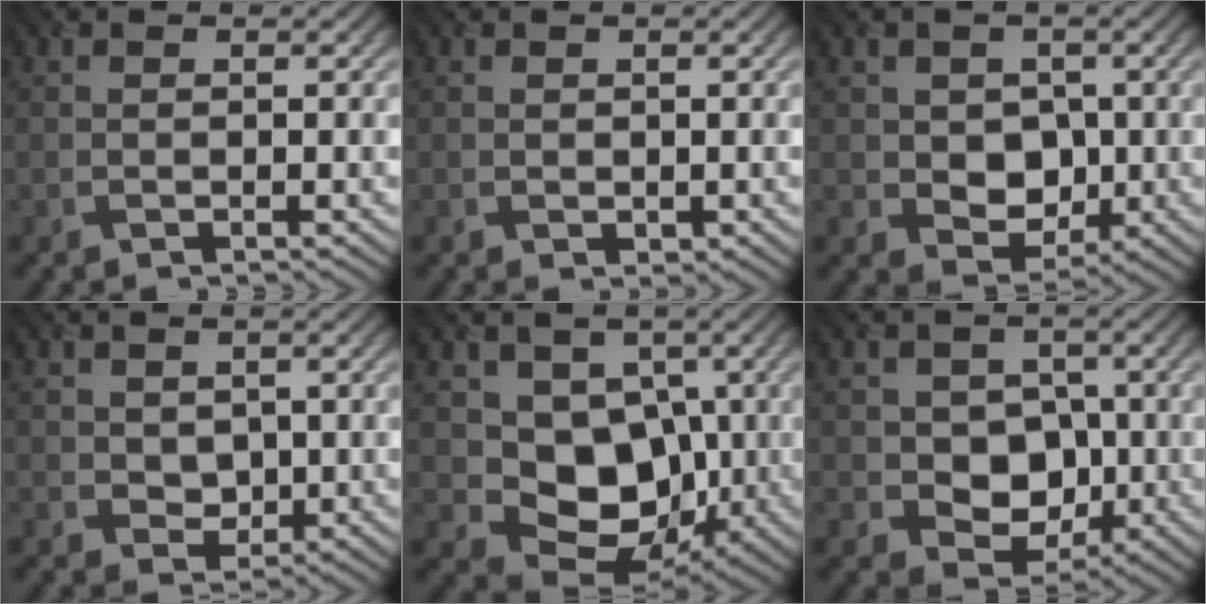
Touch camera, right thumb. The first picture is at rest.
{"total": 0.6, "force": [0.2, 0.6, 0.2], "torque": [-0.006, -0.005, 0.007]}
{"total": 5.3, "force": [0.1, 4.4, 3.0], "torque": [-0.061, -0.007, -0.002]}
{"total": 2.8, "force": [0.6, 2.4, 1.3], "torque": [-0.036, -0.007, 0.007]}
{"total": 9.0, "force": [0.4, 7.2, 5.3], "torque": [-0.104, -0.021, -0.002]}
{"total": 7.2, "force": [-0.4, 6.1, 3.9], "torque": [-0.069, -0.007, -0.022]}